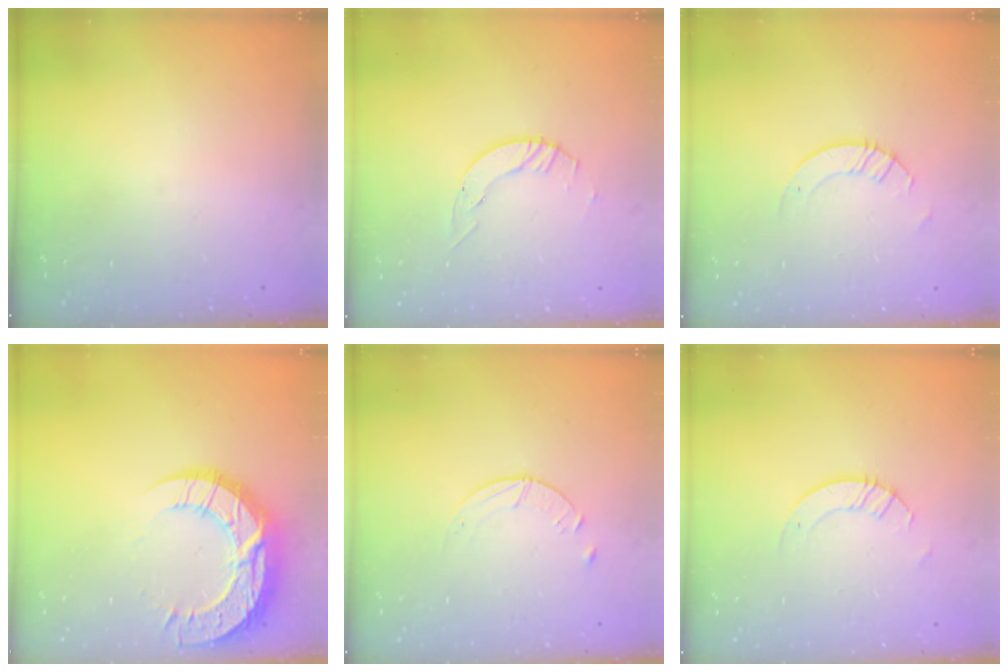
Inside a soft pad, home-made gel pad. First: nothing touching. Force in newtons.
{"total": 2.1, "press": 2.1, "slide": 0.3}
{"total": 2.6, "press": 2.6, "slide": 0.2}
{"total": 16.3, "press": 16.3, "slide": 1.4}
{"total": 2.6, "press": 2.5, "slide": 0.3}
{"total": 2.6, "press": 2.6, "slide": 0.2}